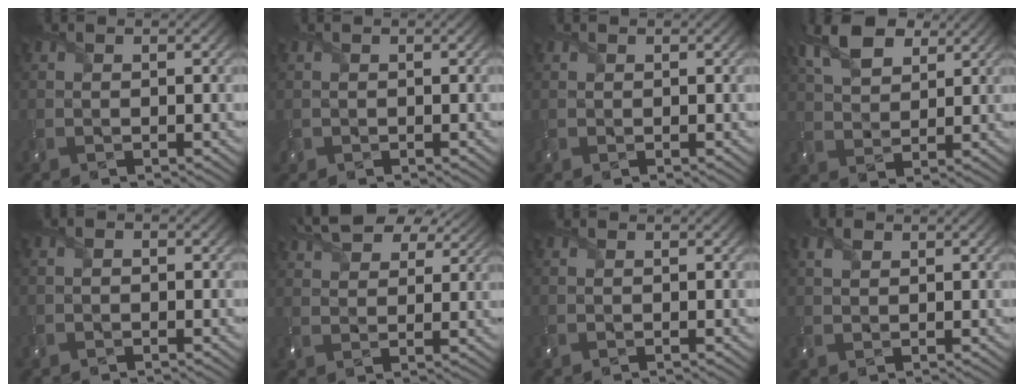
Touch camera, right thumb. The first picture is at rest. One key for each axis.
{"total": 1.2, "fx": 0.2, "fy": 1.2, "fz": 0.1, "tx": -0.007, "ty": -0.004, "tz": 0.002}
{"total": 0.8, "fx": 0.5, "fy": 0.5, "fz": 0.1, "tx": -0.004, "ty": 0.002, "tz": 0.012}
{"total": 8.1, "fx": 4.6, "fy": 4.5, "fz": 4.9, "tx": -0.124, "ty": 0.010, "tz": 0.090}
{"total": 0.8, "fx": -0.2, "fy": 0.6, "fz": 0.5, "tx": -0.012, "ty": -0.002, "tz": -0.008}
{"total": 10.9, "fx": 7.9, "fy": 4.7, "fz": 5.9, "tx": -0.139, "ty": 0.017, "tz": 0.120}
{"total": 0.0}
{"total": 1.6, "fx": 0.9, "fy": 0.9, "fz": 0.9, "tx": -0.023, "ty": 0.003, "tz": 0.017}